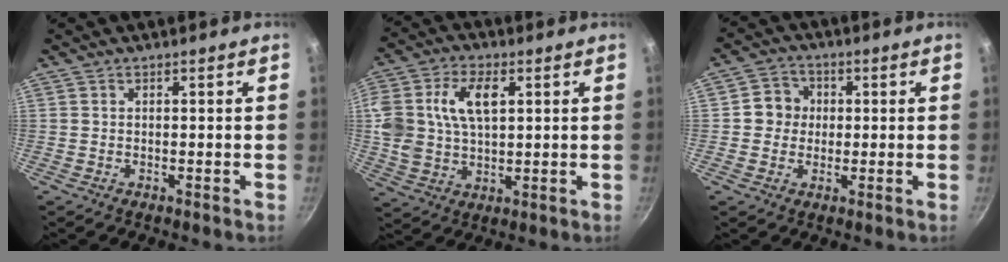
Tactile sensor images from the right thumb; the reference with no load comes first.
{"total": 13.1, "force": [3.1, 7.9, 10.0], "torque": [-0.194, 0.007, 0.063]}
{"total": 6.0, "force": [0.2, 5.5, 2.2], "torque": [-0.009, 0.011, -0.004]}